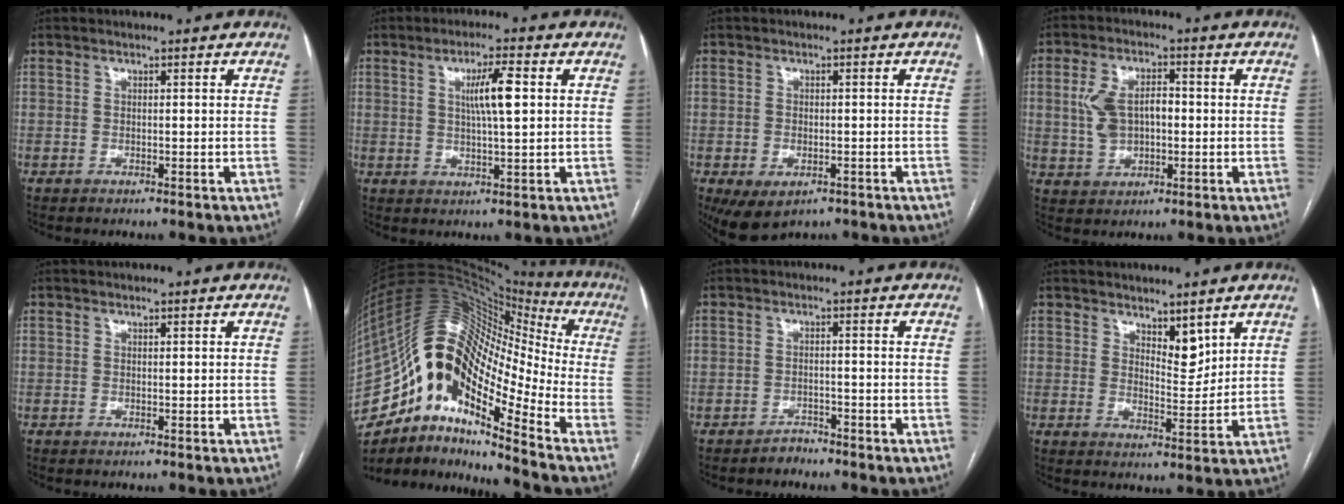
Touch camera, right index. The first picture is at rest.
{"total": 6.1, "force": [1.4, 0.5, 5.9], "torque": [-0.105, 0.003, 0.024]}
{"total": 6.2, "force": [-3.5, 3.6, 3.6], "torque": [-0.063, -0.008, -0.044]}
{"total": 7.9, "force": [0.3, 4.7, 6.3], "torque": [-0.132, 0.022, 0.013]}
{"total": 0.0}
{"total": 20.9, "force": [-11.4, 7.4, 15.9], "torque": [-0.290, 0.071, -0.199]}
{"total": 1.8, "force": [-1.7, 0.6, 0.0], "torque": [0.001, 0.000, -0.027]}
{"total": 4.3, "force": [3.0, 1.7, 2.5], "torque": [-0.040, -0.010, 0.056]}